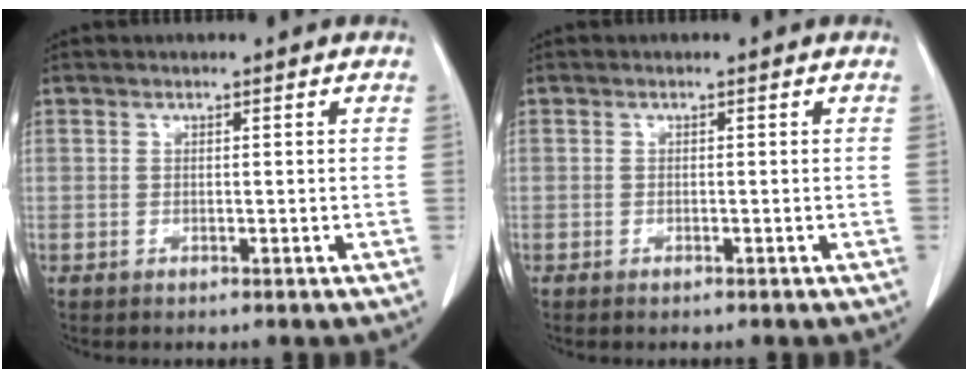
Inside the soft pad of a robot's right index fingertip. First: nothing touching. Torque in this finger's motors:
{"motor_torque": [-0.02, 0.02, -0.02, 0.01]}